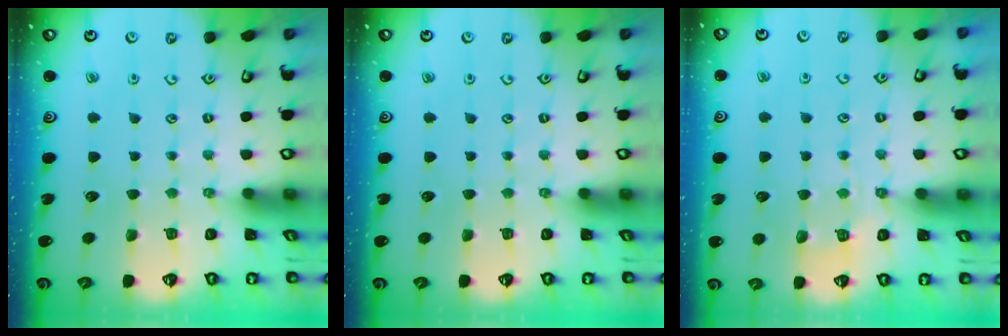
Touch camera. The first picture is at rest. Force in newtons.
{"total": 0.0}
{"total": 5.2, "press": 5.1, "slide": 1.0}